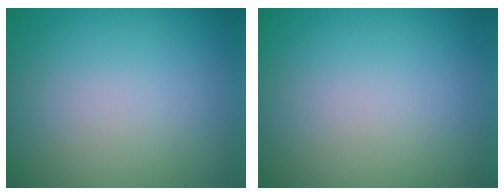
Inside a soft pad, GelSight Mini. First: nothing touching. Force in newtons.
{"total": 0.0}